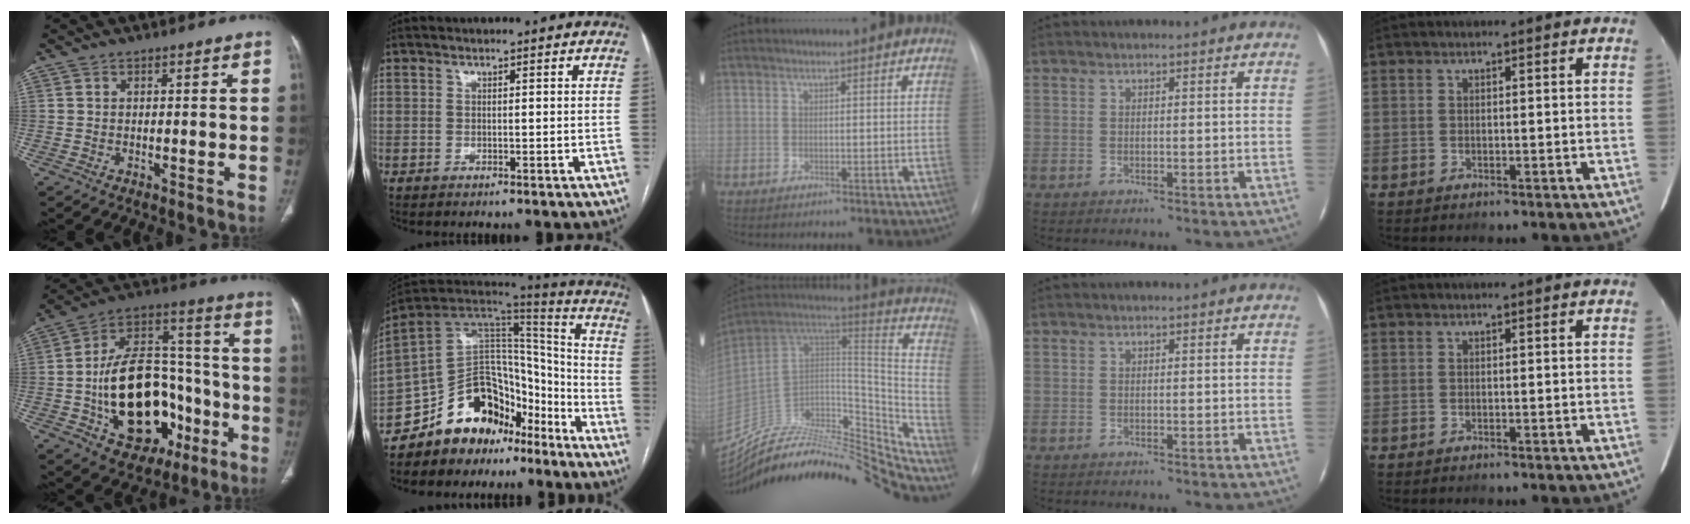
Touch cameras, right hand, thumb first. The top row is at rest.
{"thumb": {"total": 26.3, "force": [-7.2, 16.4, 19.3], "torque": [-0.295, 0.053, -0.095]}, "index": {"total": 16.8, "force": [-12.4, 9.8, 5.8], "torque": [-0.086, 0.085, -0.208]}, "middle": {"total": 30.4, "force": [-28.7, 4.2, 9.3], "torque": [-0.135, 0.014, -0.438]}}